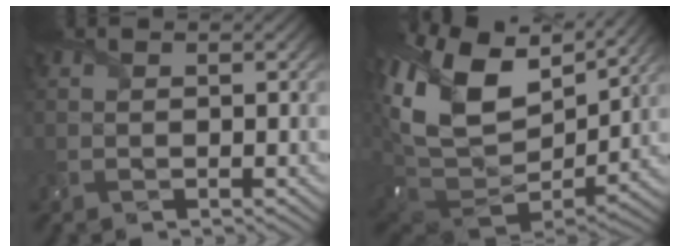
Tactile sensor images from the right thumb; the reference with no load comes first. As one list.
[{"total": 19.0, "force": [6.5, 11.8, 13.5], "torque": [-0.267, 0.019, 0.150]}]